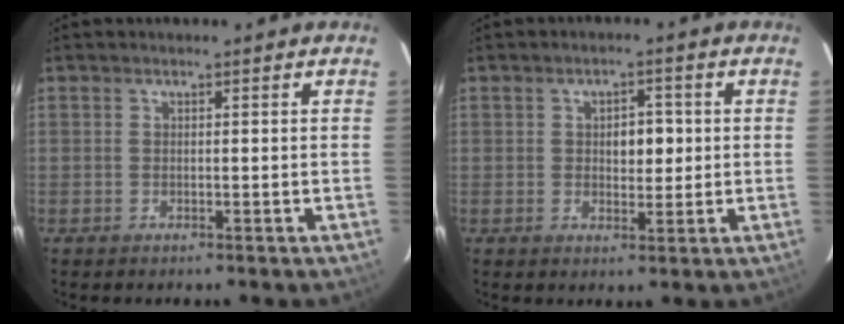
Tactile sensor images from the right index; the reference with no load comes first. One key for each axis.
{"total": 4.0, "fx": 0.4, "fy": 2.2, "fz": 3.3, "tx": -0.046, "ty": 0.005, "tz": 0.011}